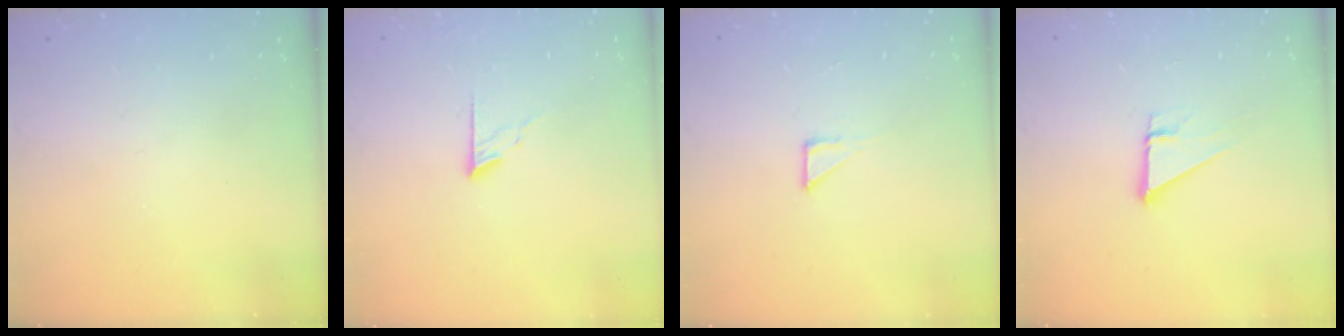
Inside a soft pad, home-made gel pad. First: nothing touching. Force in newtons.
{"total": 5.7, "press": 5.7, "slide": 0.6}
{"total": 4.1, "press": 4.1, "slide": 0.3}
{"total": 3.7, "press": 3.7, "slide": 0.2}